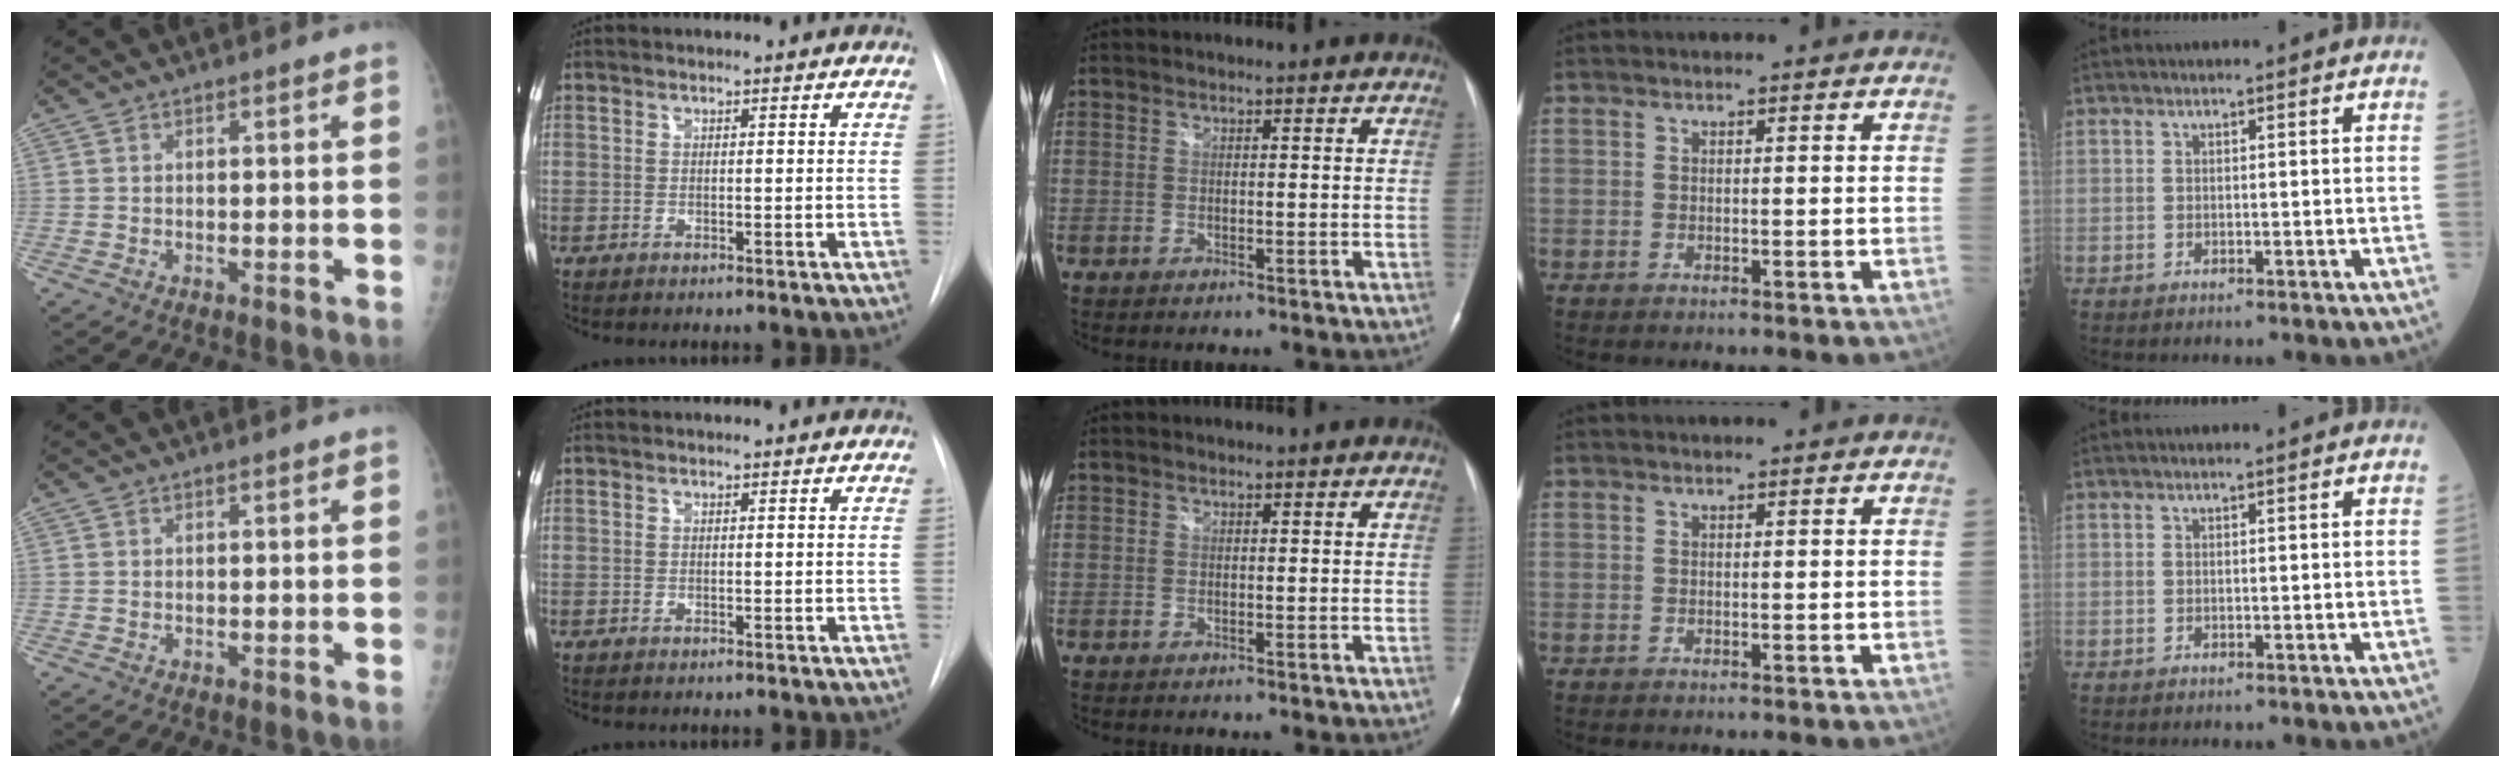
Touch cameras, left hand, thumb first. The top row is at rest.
{}